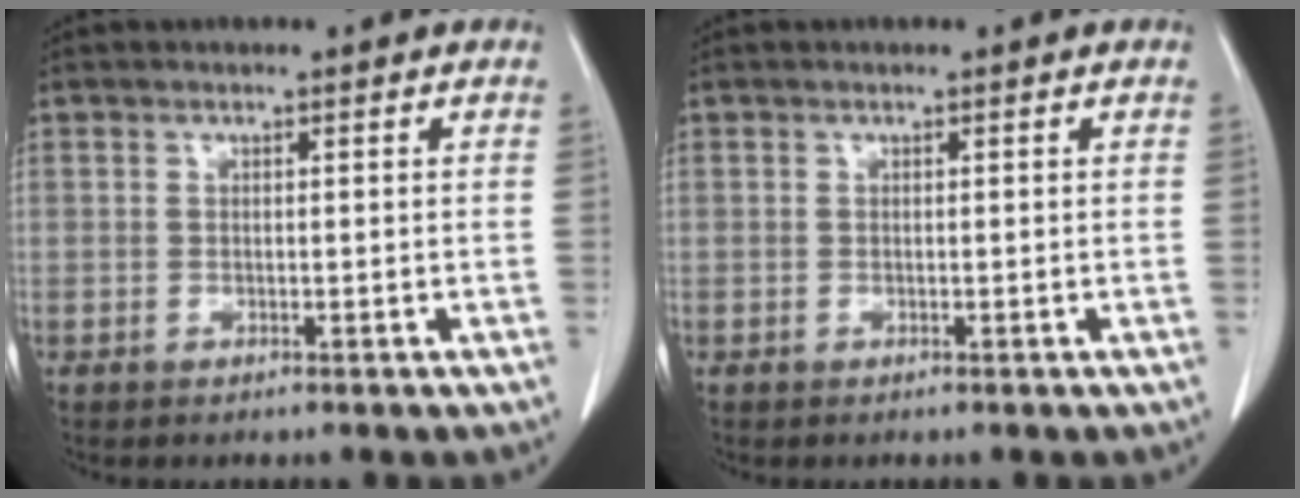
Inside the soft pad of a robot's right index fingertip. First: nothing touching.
{"total": 0.0}